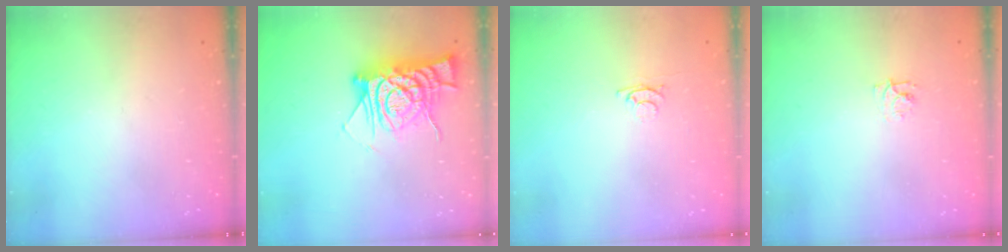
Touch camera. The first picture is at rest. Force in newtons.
{"total": 12.5, "press": 12.5, "slide": 1.1}
{"total": 3.1, "press": 3.0, "slide": 0.4}
{"total": 4.4, "press": 4.3, "slide": 0.5}